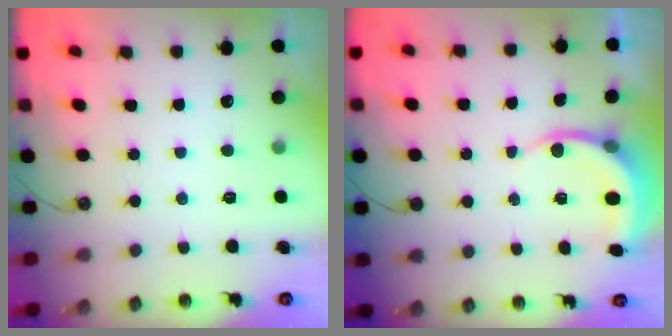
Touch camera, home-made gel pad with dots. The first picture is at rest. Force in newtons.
{"total": 6.2, "press": 6.2, "slide": 0.4}